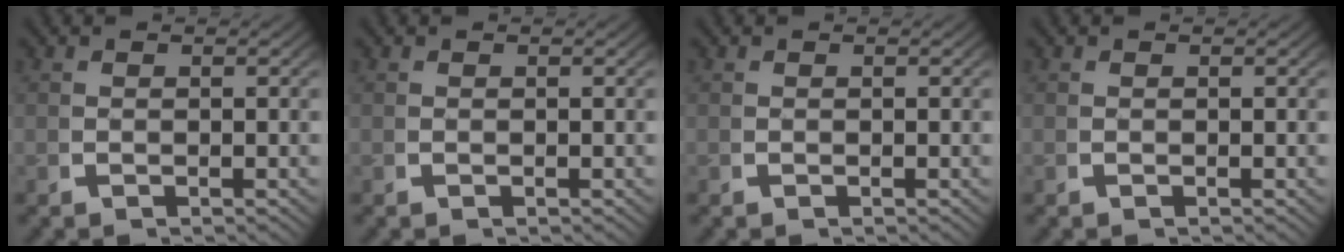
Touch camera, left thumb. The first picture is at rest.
{"total": 0.0}
{"total": 0.0}
{"total": 0.0}